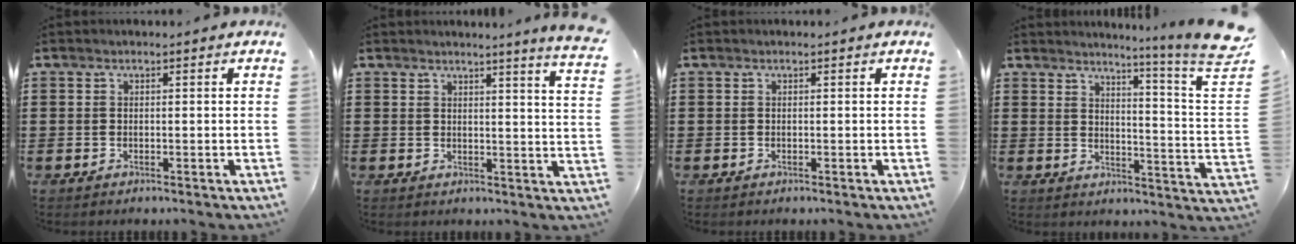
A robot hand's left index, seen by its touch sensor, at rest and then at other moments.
{"total": 3.7, "force": [3.2, -1.2, 1.3], "torque": [-0.026, -0.024, 0.053]}
{"total": 0.0}
{"total": 6.3, "force": [4.8, -1.5, 3.7], "torque": [-0.076, -0.052, 0.071]}